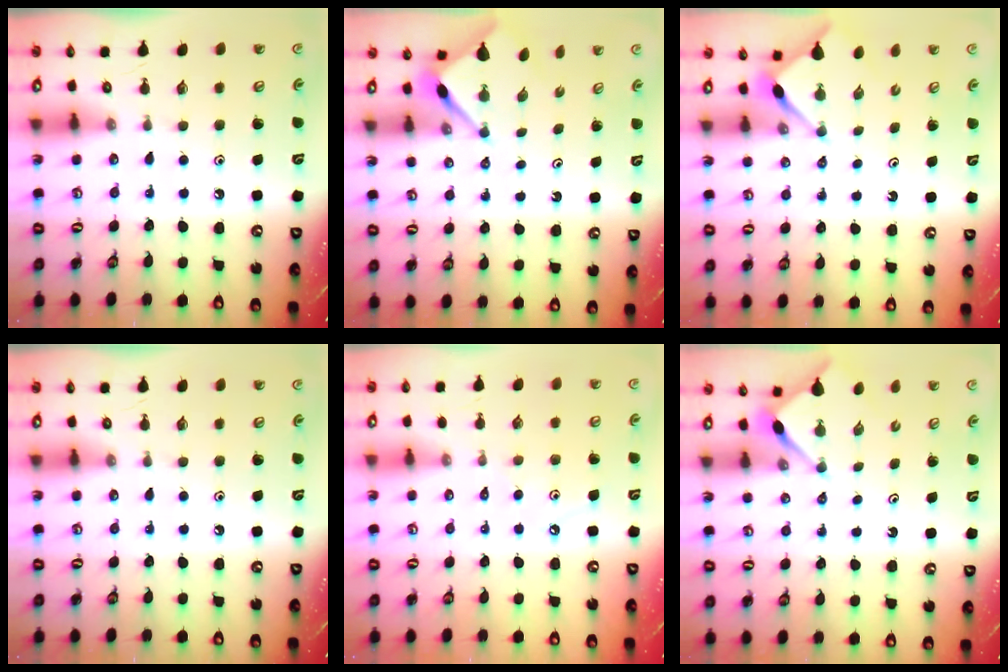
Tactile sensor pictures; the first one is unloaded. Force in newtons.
{"total": 2.9, "press": 2.9, "slide": 0.3}
{"total": 2.9, "press": 2.9, "slide": 0.3}
{"total": 0.0}
{"total": 4.4, "press": 4.4, "slide": 0.5}
{"total": 2.9, "press": 2.9, "slide": 0.3}